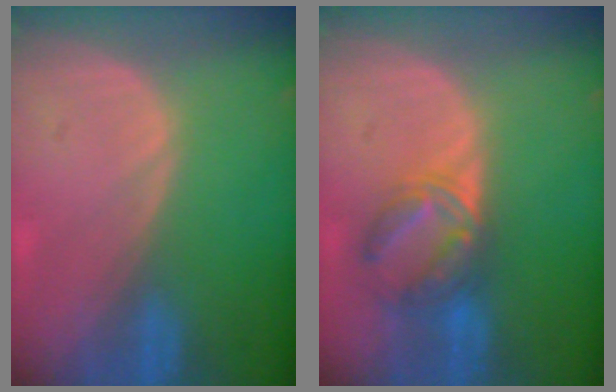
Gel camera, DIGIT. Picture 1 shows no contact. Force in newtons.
{"total": 6.5, "press": 6.2, "slide": 1.9}